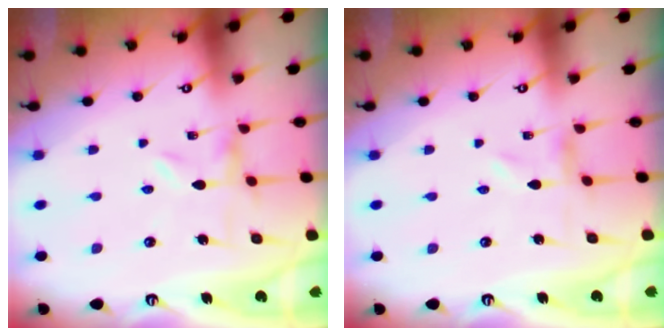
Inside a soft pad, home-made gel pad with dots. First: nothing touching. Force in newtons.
{"total": 0.0}